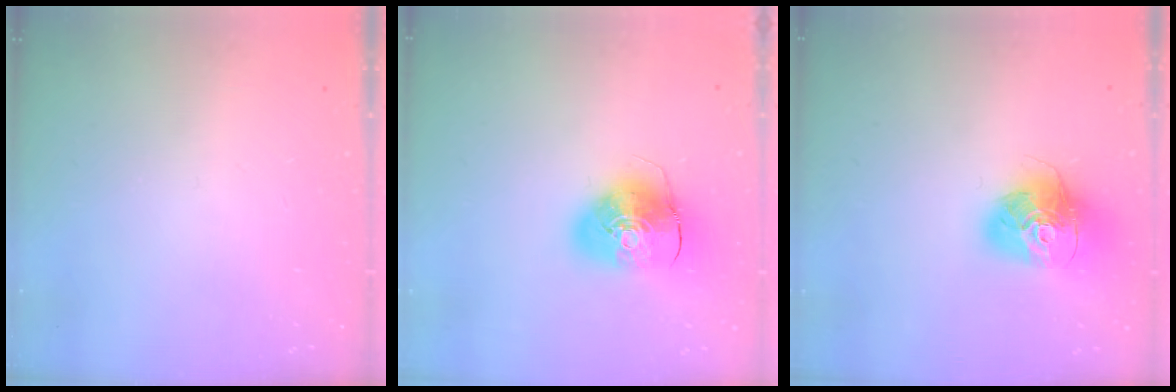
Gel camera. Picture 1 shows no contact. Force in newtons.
{"total": 10.4, "press": 10.2, "slide": 1.7}
{"total": 16.9, "press": 16.9, "slide": 1.7}